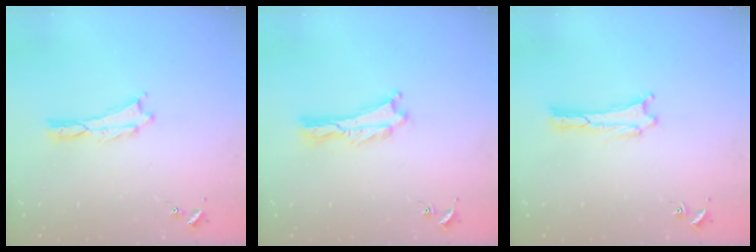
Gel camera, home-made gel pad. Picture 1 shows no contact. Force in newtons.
{"total": 0.7, "press": 0.7, "slide": 0.2}
{"total": 0.0}